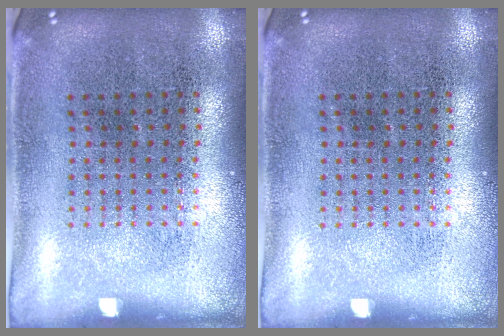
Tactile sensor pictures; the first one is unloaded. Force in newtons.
{"total": 0.0}